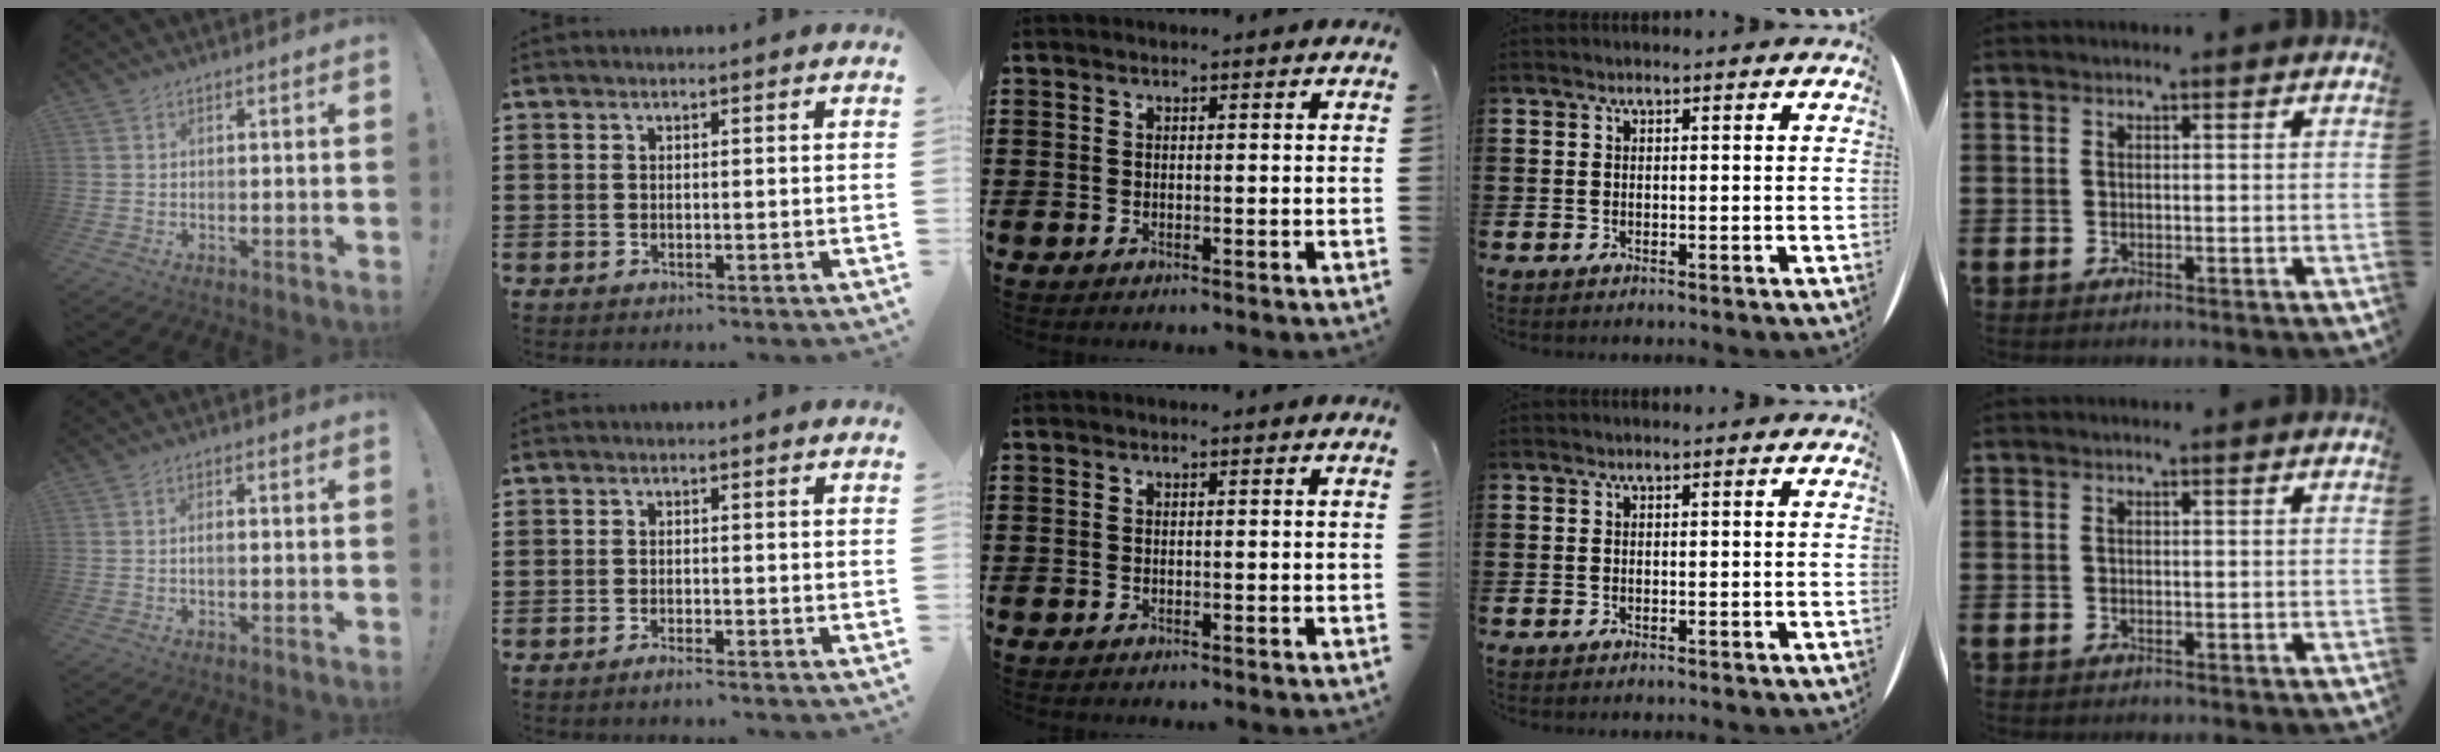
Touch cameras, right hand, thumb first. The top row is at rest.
{"thumb": {"total": 1.2, "force": [-0.4, 0.3, 1.0], "torque": [-0.025, 0.004, -0.007]}, "index": {"total": 1.0, "force": [-1.0, 0.0, 0.4], "torque": [-0.010, -0.005, -0.017]}}